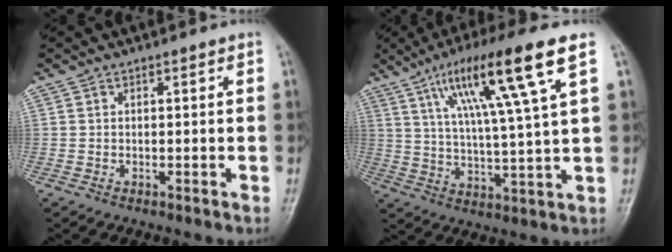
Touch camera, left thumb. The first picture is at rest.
{"total": 16.2, "force": [7.6, 1.0, 14.3], "torque": [-0.253, -0.011, 0.131]}